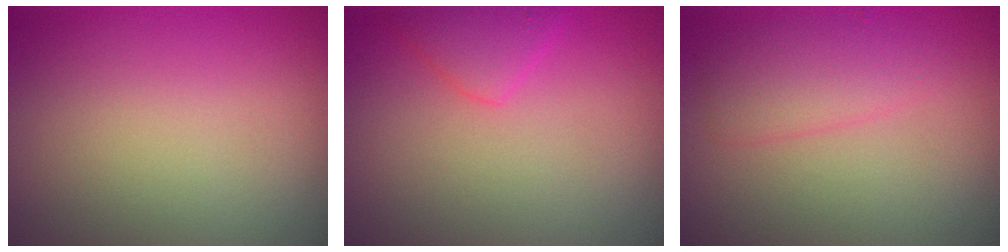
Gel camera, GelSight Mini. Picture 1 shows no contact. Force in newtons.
{"total": 2.3, "press": 2.3, "slide": 0.1}
{"total": 2.4, "press": 2.4, "slide": 0.1}